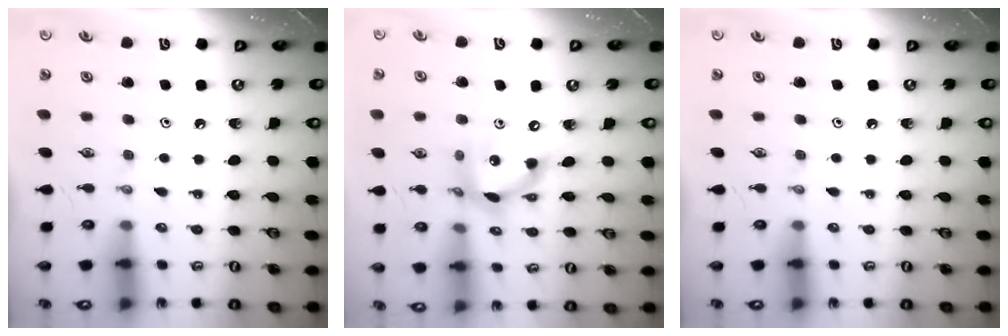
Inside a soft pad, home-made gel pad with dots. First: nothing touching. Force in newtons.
{"total": 13.6, "press": 13.5, "slide": 0.9}
{"total": 0.0}